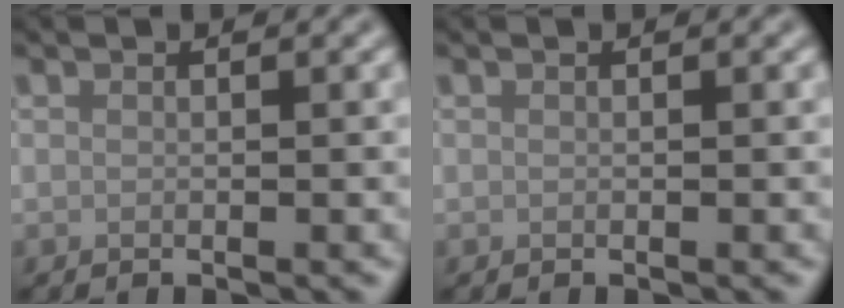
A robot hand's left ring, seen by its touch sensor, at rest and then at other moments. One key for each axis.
{"total": 0.0}